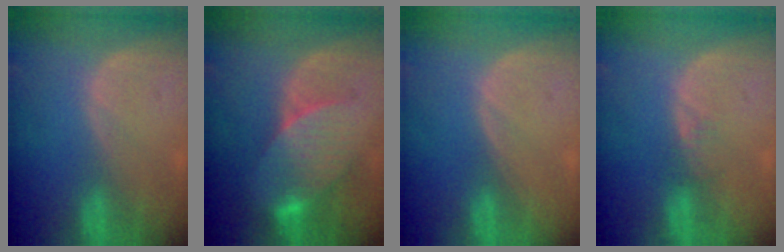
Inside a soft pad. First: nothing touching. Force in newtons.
{"total": 8.0, "press": 7.8, "slide": 2.0}
{"total": 0.0}
{"total": 1.5, "press": 1.5, "slide": 0.2}